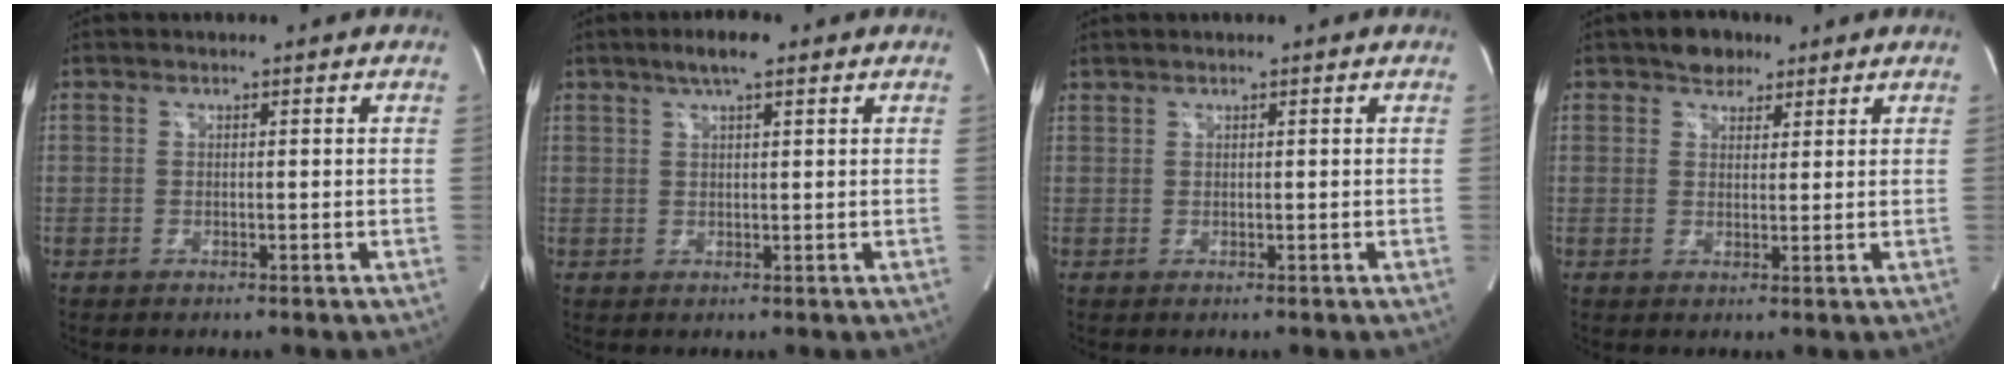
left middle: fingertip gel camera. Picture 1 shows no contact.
{"total": 4.2, "force": [2.7, 0.6, 3.1], "torque": [-0.062, 0.009, 0.046]}
{"total": 0.5, "force": [0.5, 0.0, 0.0], "torque": [-0.007, 0.005, 0.015]}
{"total": 3.7, "force": [2.6, 2.3, 1.2], "torque": [-0.020, 0.007, 0.042]}